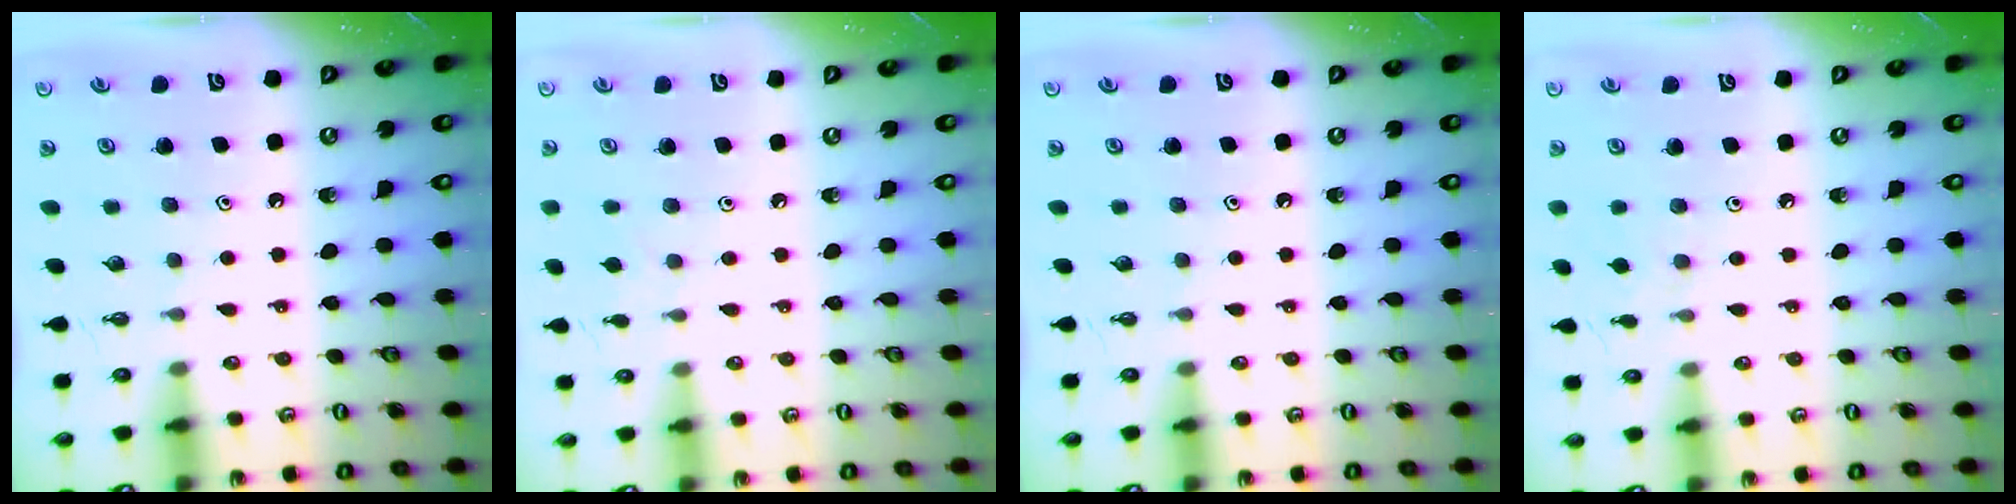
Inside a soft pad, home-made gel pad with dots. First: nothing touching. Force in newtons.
{"total": 4.4, "press": 4.4, "slide": 0.6}
{"total": 0.0}
{"total": 1.1, "press": 1.0, "slide": 0.4}